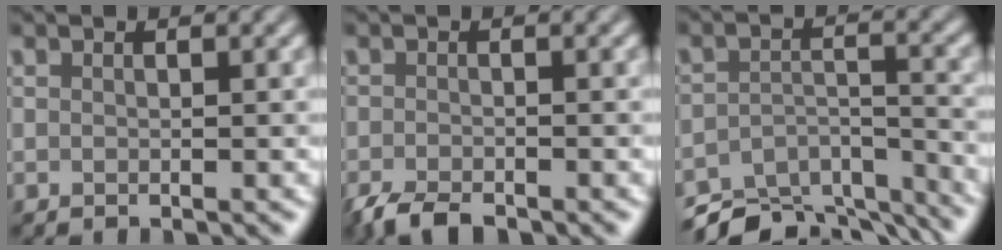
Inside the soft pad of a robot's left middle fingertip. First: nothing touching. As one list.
[{"total": 3.1, "force": [-2.5, 1.0, 1.6], "torque": [-0.030, -0.006, -0.049]}, {"total": 10.3, "force": [-9.3, 3.3, 2.9], "torque": [-0.041, -0.008, -0.128]}]